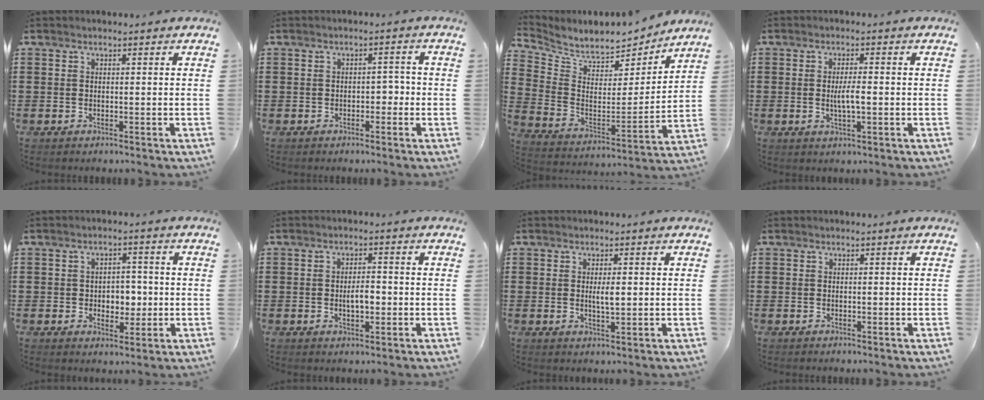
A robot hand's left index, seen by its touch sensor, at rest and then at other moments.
{"total": 2.0, "force": [-0.8, 1.2, 1.4], "torque": [-0.032, 0.004, -0.021]}
{"total": 6.2, "force": [5.9, 1.7, 0.7], "torque": [-0.046, -0.056, 0.098]}
{"total": 3.3, "force": [-0.3, 0.8, 3.2], "torque": [-0.065, -0.004, -0.009]}
{"total": 3.9, "force": [-0.5, 3.0, 2.5], "torque": [-0.042, 0.002, -0.018]}
{"total": 3.2, "force": [-0.5, 1.4, 2.9], "torque": [-0.047, 0.000, -0.012]}
{"total": 2.6, "force": [0.2, 0.7, 2.5], "torque": [-0.049, 0.000, 0.002]}
{"total": 0.0}